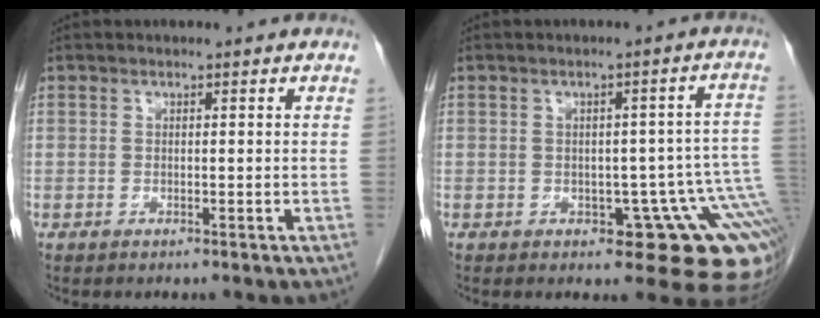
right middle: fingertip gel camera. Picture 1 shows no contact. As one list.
[{"total": 11.1, "force": [-4.7, 4.7, 8.9], "torque": [-0.041, 0.025, -0.049]}]